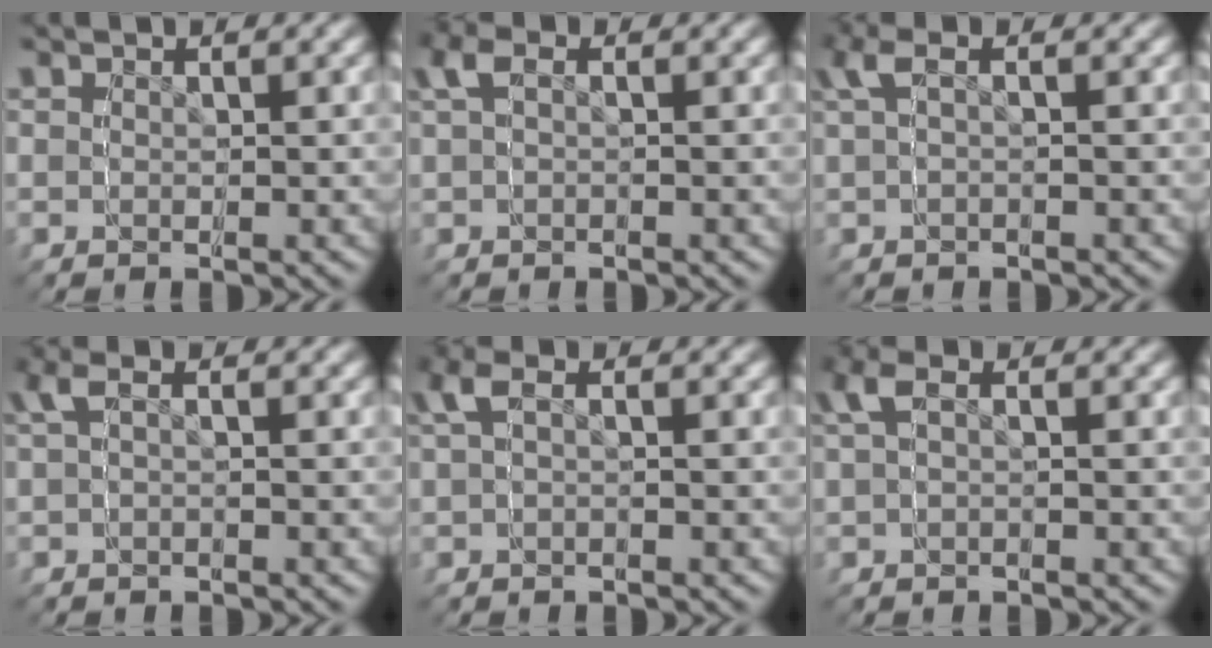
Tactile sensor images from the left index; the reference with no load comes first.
{"total": 1.2, "force": [-0.3, 0.5, 1.1], "torque": [-0.037, -0.004, 0.005]}
{"total": 1.7, "force": [-0.6, -0.1, 1.6], "torque": [-0.043, 0.005, 0.001]}
{"total": 1.5, "force": [-0.8, -0.3, 1.3], "torque": [-0.038, 0.003, -0.003]}
{"total": 1.6, "force": [-0.6, 0.2, 1.4], "torque": [-0.042, 0.000, 0.001]}
{"total": 1.6, "force": [-0.6, 0.2, 1.4], "torque": [-0.044, -0.001, 0.002]}